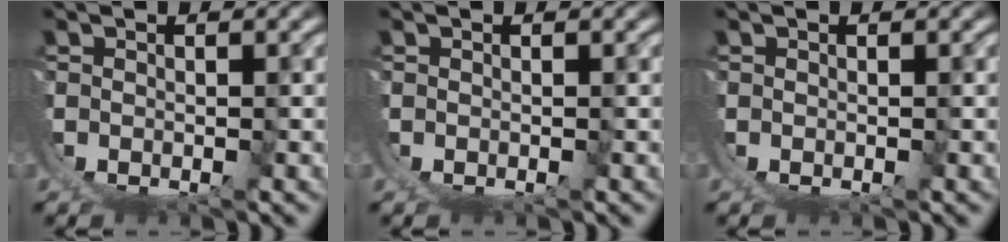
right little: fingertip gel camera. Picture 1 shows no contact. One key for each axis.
{"total": 0.0}
{"total": 0.0}